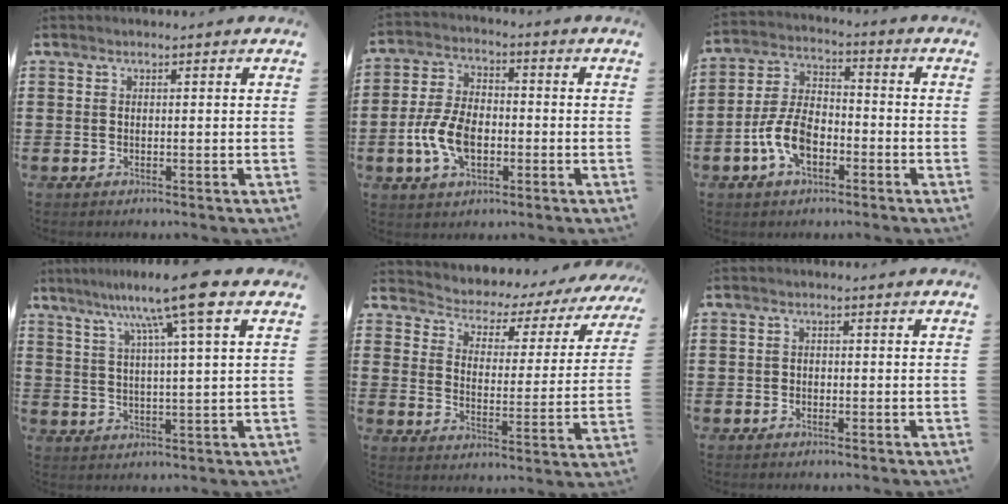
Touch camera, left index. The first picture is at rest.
{"total": 8.5, "force": [-2.4, 5.1, 6.5], "torque": [-0.160, 0.000, -0.052]}
{"total": 8.6, "force": [-3.6, 4.8, 6.1], "torque": [-0.150, 0.005, -0.074]}
{"total": 10.2, "force": [6.1, -0.5, 8.1], "torque": [-0.156, -0.012, 0.095]}
{"total": 2.9, "force": [2.7, 1.1, 0.2], "torque": [-0.026, -0.029, 0.035]}
{"total": 1.1, "force": [-0.8, 0.8, 0.2], "torque": [-0.008, 0.003, -0.019]}